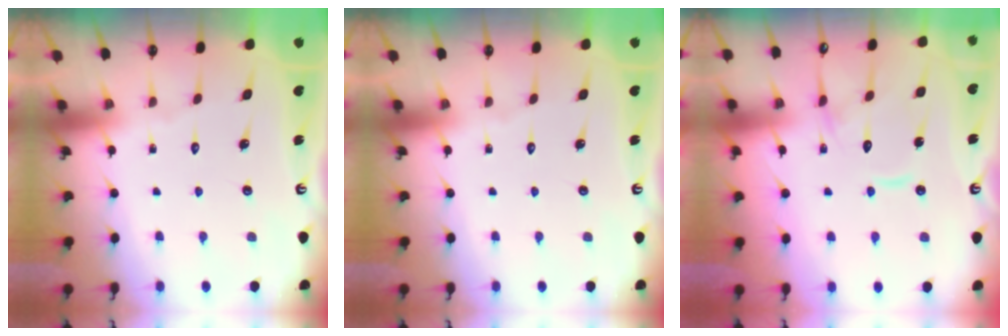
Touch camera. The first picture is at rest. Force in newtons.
{"total": 0.0}
{"total": 11.4, "press": 11.4, "slide": 0.6}